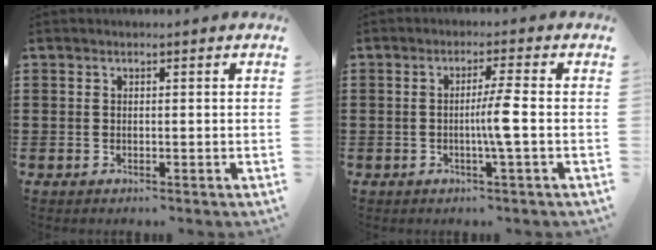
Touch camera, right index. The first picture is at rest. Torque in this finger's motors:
{"motor_torque": [2.13, 0.01, 0.37, 0.11]}